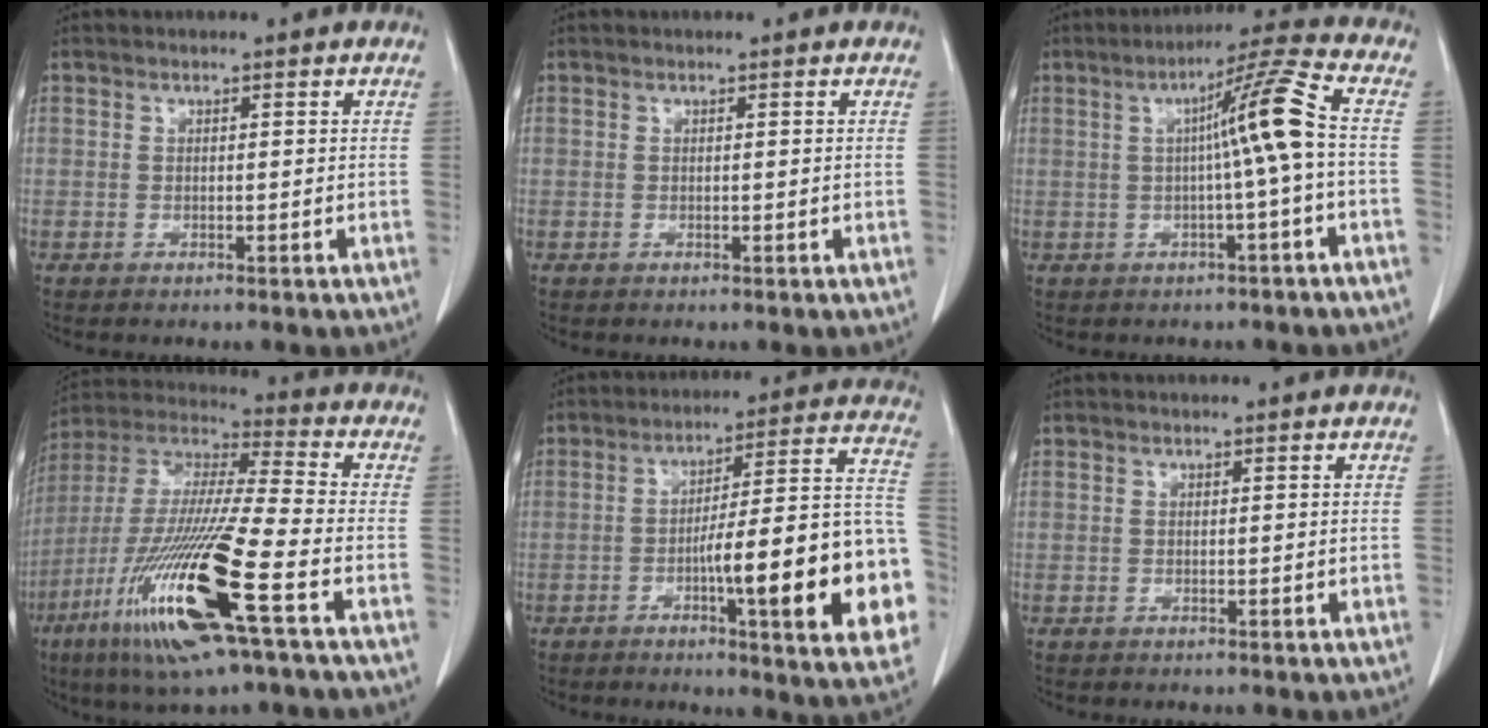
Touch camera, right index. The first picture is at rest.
{"total": 0.0}
{"total": 8.3, "force": [0.2, -1.6, 8.1], "torque": [-0.129, 0.015, 0.005]}
{"total": 21.7, "force": [-8.9, 1.3, 19.7], "torque": [-0.424, -0.042, -0.174]}
{"total": 21.8, "force": [-5.8, 2.2, 20.9], "torque": [-0.203, 0.019, -0.074]}
{"total": 0.0}